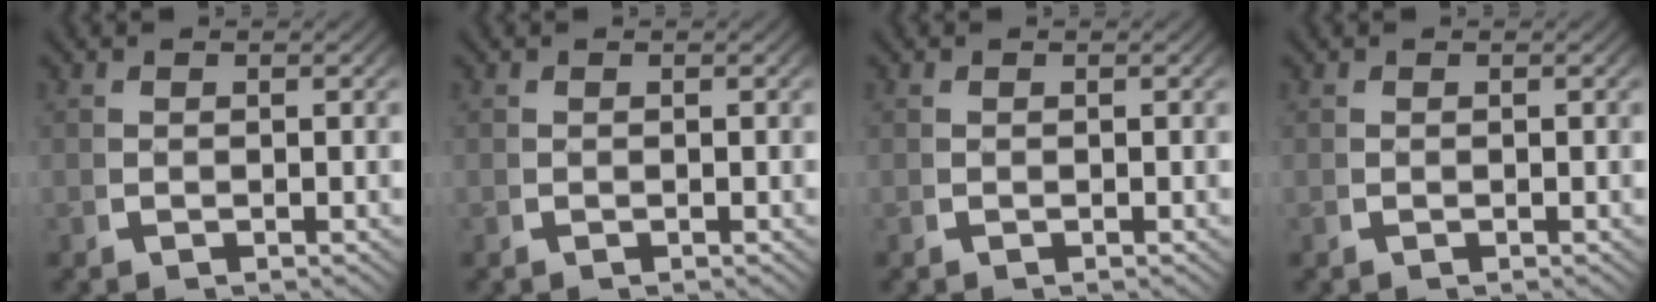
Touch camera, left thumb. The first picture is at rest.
{"total": 0.0}
{"total": 0.0}
{"total": 0.0}